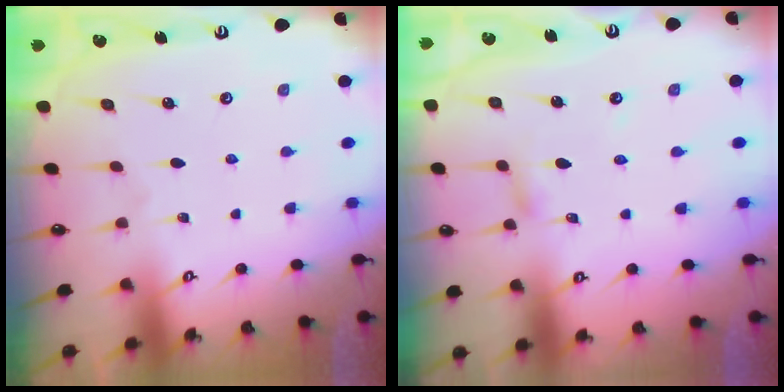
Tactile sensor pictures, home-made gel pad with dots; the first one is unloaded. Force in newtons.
{"total": 2.7, "press": 2.7, "slide": 0.1}